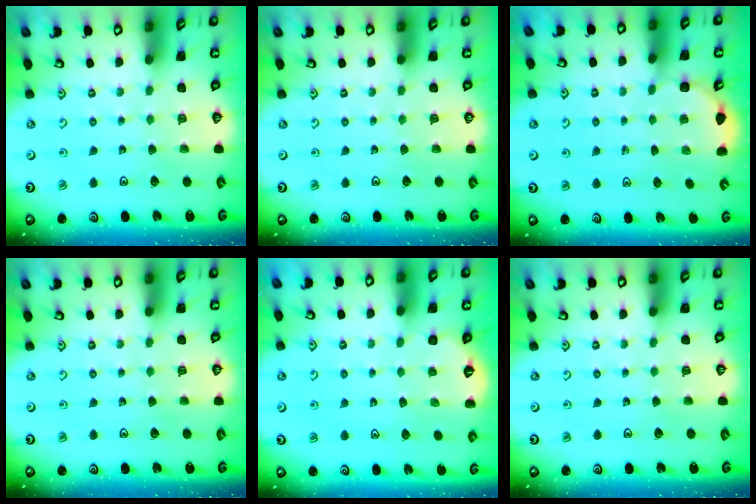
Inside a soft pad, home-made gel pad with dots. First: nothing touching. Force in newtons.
{"total": 0.0}
{"total": 3.0, "press": 2.8, "slide": 1.1}
{"total": 0.0}
{"total": 1.9, "press": 0.5, "slide": 1.9}
{"total": 0.0}